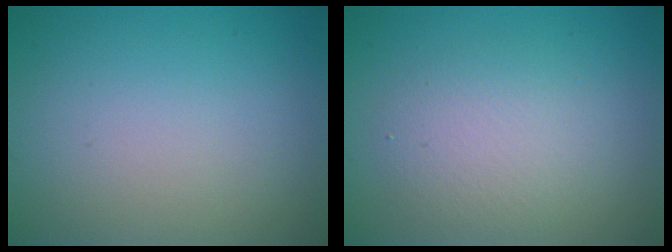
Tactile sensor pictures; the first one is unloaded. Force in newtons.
{"total": 3.6, "press": 3.6, "slide": 0.3}